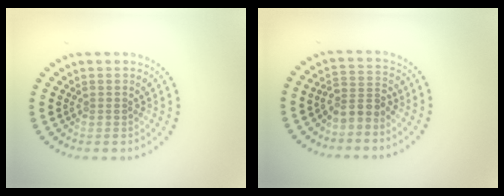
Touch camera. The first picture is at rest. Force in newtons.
{"total": 2.5, "press": 1.8, "slide": 1.7}